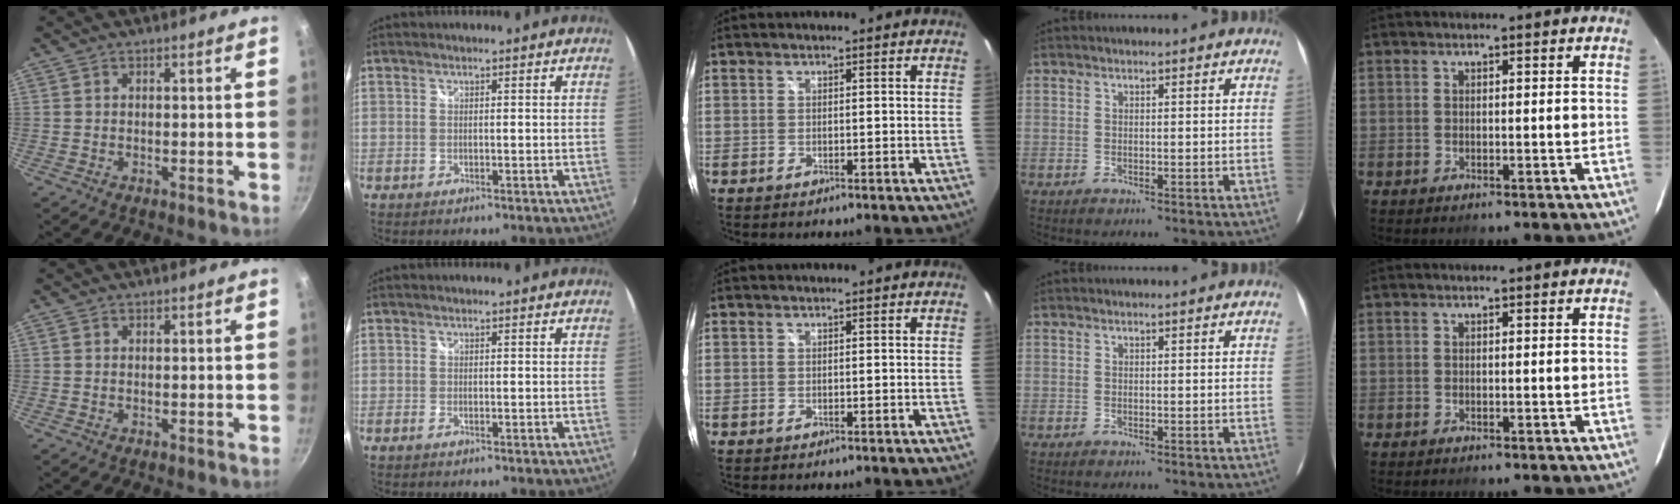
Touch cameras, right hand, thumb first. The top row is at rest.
{}